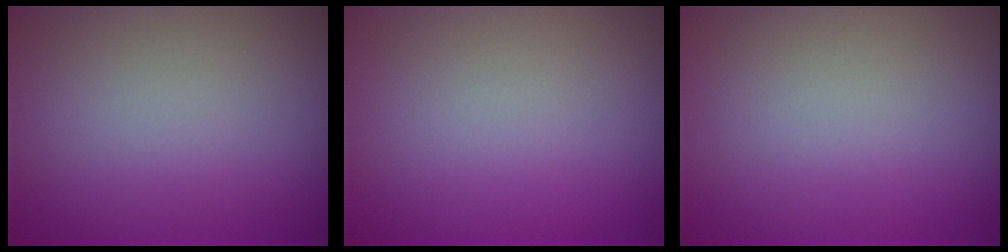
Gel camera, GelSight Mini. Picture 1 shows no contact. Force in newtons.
{"total": 0.0}
{"total": 0.0}